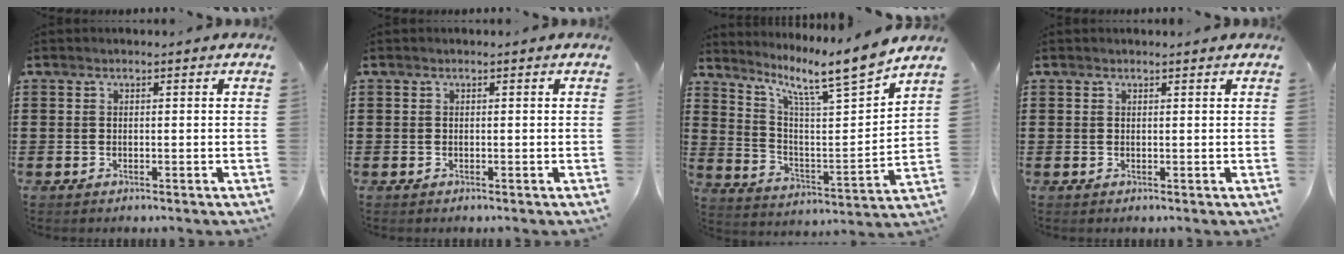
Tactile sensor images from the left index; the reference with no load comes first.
{"total": 0.0}
{"total": 10.1, "force": [8.4, 0.7, 5.6], "torque": [-0.121, -0.065, 0.128]}
{"total": 0.6, "force": [0.5, 0.0, 0.2], "torque": [-0.006, -0.002, 0.011]}